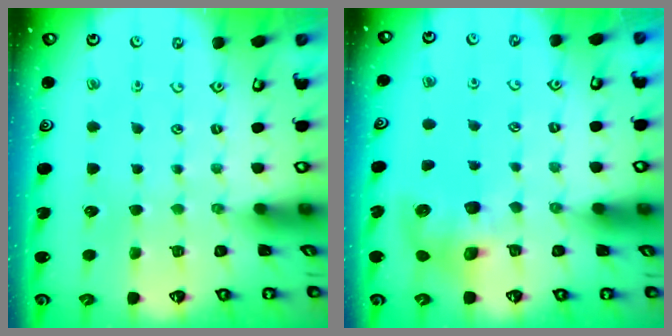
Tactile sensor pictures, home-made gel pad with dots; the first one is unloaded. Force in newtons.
{"total": 7.9, "press": 7.8, "slide": 1.1}